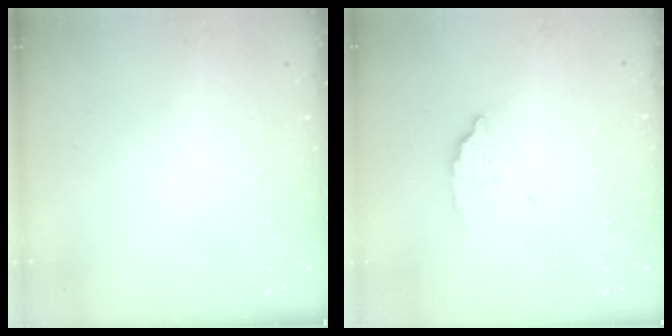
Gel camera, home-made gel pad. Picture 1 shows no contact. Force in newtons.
{"total": 2.9, "press": 2.9, "slide": 0.2}